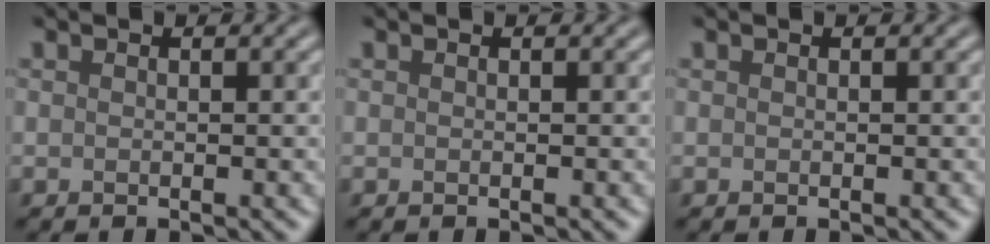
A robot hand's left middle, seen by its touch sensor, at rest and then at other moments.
{"total": 0.0}
{"total": 0.0}